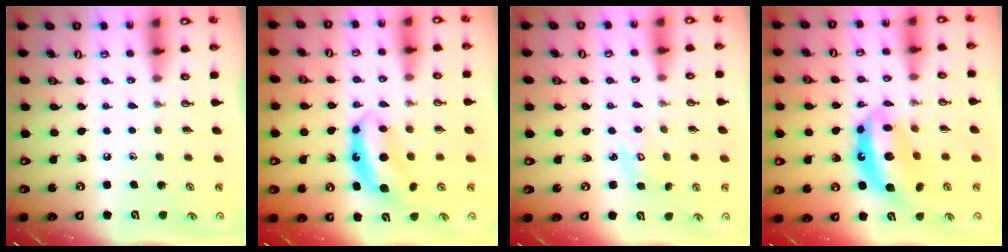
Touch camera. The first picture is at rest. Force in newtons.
{"total": 7.8, "press": 7.8, "slide": 0.2}
{"total": 2.5, "press": 2.5, "slide": 0.3}
{"total": 12.6, "press": 12.5, "slide": 1.4}